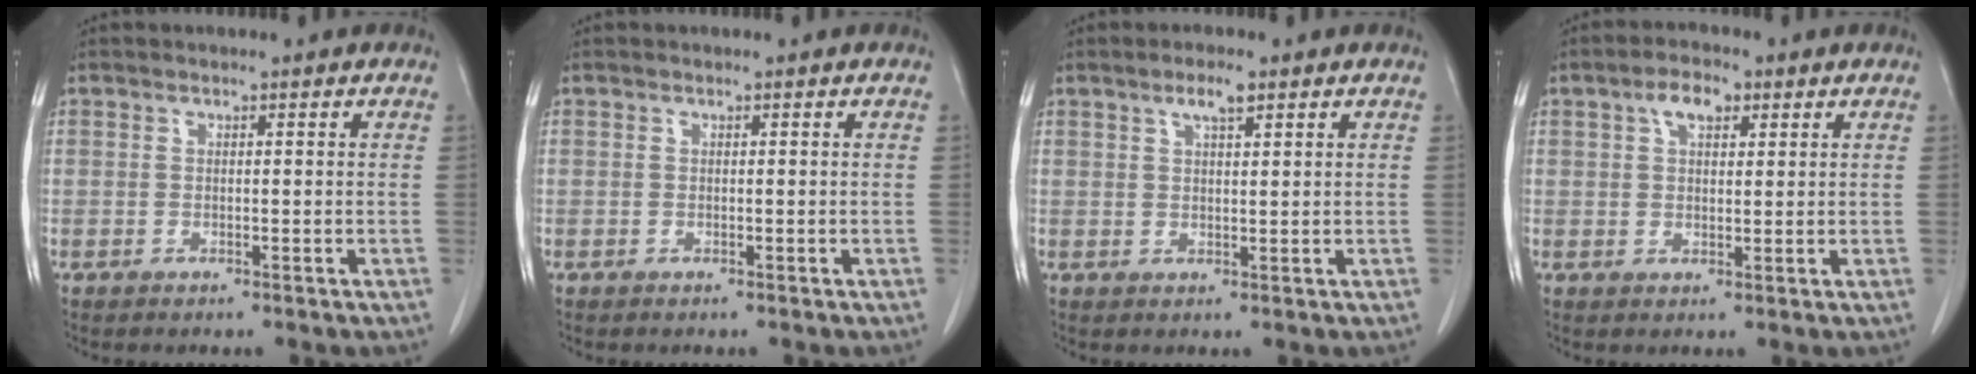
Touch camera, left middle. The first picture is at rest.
{"total": 0.0}
{"total": 3.1, "force": [1.9, 0.6, 2.3], "torque": [-0.046, 0.004, 0.034]}
{"total": 4.2, "force": [2.0, 2.1, 3.0], "torque": [-0.058, 0.013, 0.036]}